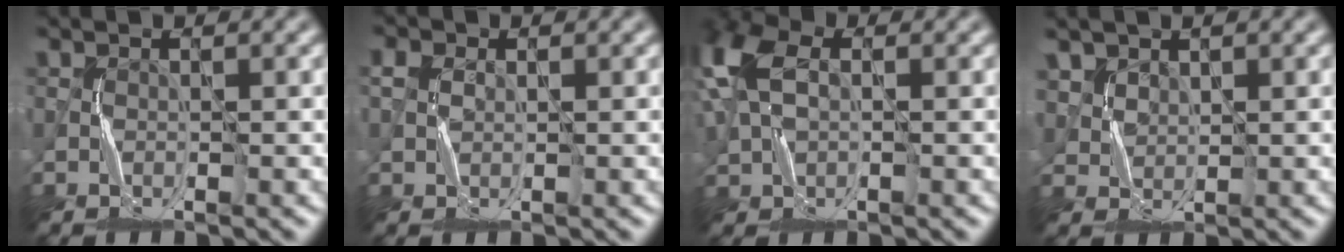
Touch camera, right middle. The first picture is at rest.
{"total": 1.6, "force": [0.6, 1.3, 0.6], "torque": [-0.011, 0.007, 0.011]}
{"total": 7.1, "force": [2.2, 4.7, 4.9], "torque": [-0.132, 0.013, 0.038]}
{"total": 2.0, "force": [1.7, 0.9, -0.6], "torque": [0.012, -0.005, 0.044]}